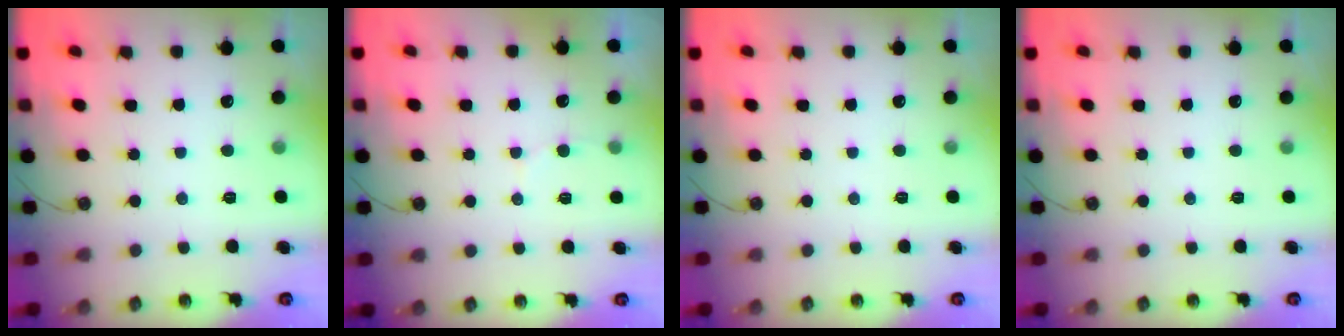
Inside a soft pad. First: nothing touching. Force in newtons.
{"total": 4.4, "press": 4.3, "slide": 0.5}
{"total": 0.0}
{"total": 0.0}